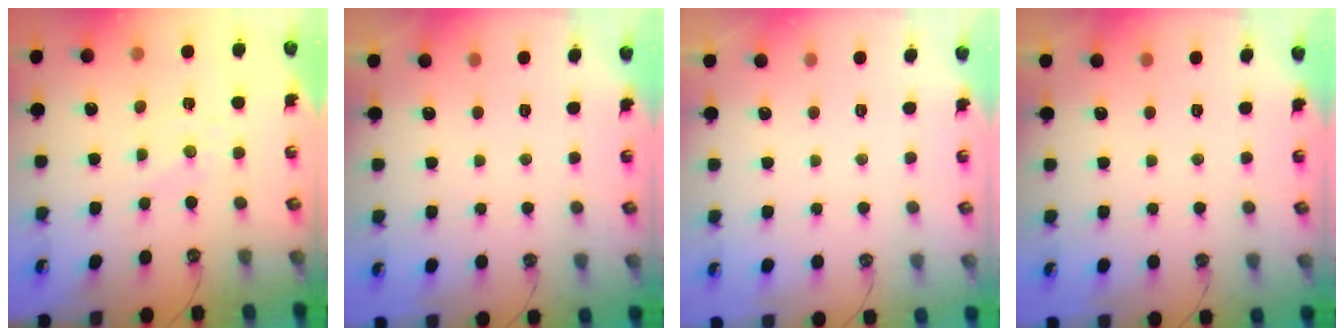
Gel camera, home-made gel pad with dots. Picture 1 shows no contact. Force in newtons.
{"total": 0.0}
{"total": 0.0}
{"total": 0.0}